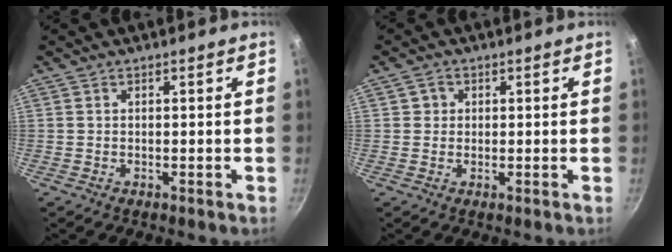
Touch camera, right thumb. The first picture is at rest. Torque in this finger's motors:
{"motor_torque": [-0.11, 0.11, -0.27, 0.33, 0.05]}